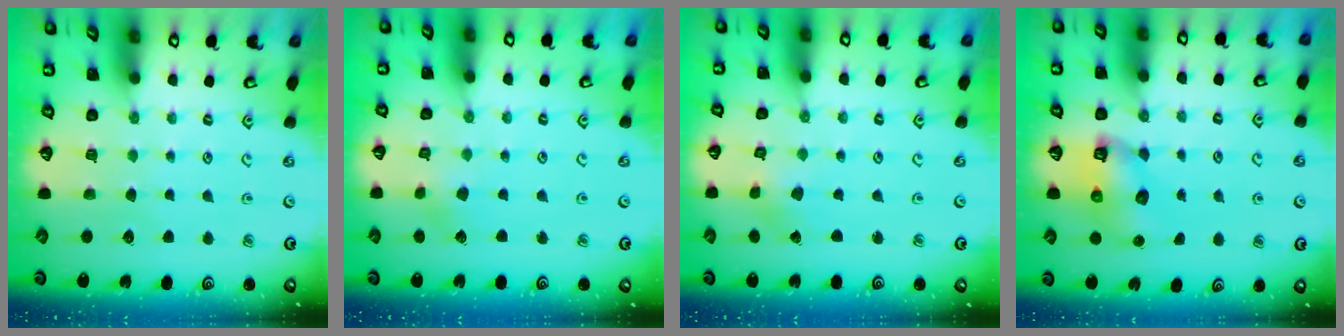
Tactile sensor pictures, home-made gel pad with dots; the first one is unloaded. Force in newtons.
{"total": 2.3, "press": 2.3, "slide": 0.1}
{"total": 0.7, "press": 0.7, "slide": 0.1}
{"total": 7.5, "press": 7.5, "slide": 0.9}